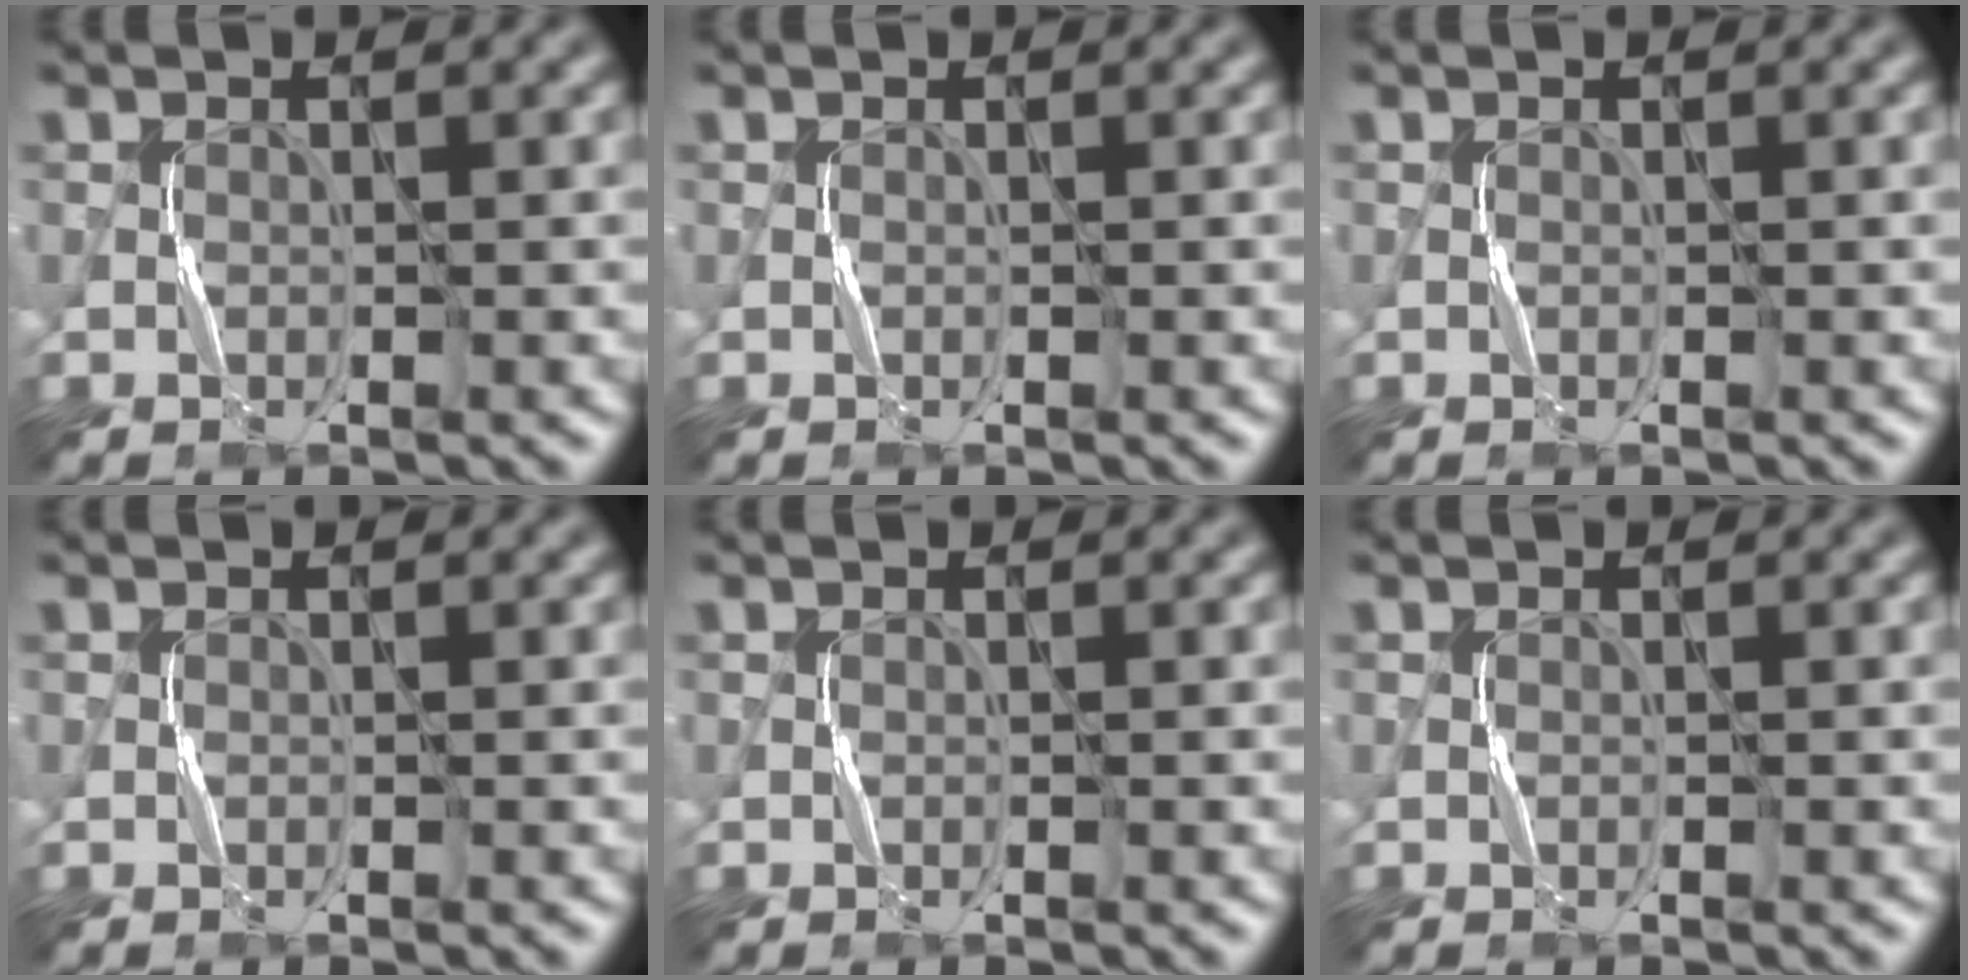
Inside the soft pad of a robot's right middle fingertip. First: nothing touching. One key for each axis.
{"total": 0.0}
{"total": 0.0}
{"total": 0.0}
{"total": 0.0}
{"total": 0.0}